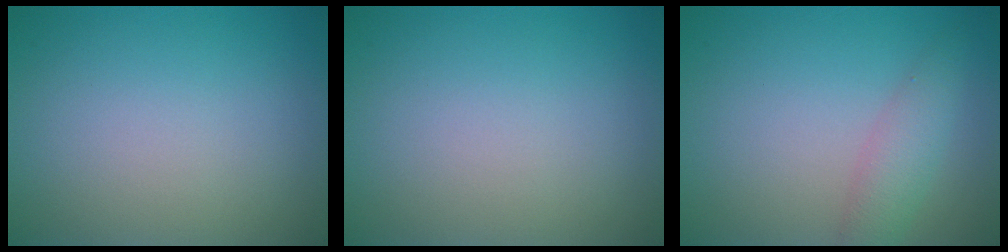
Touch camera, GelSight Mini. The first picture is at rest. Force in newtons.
{"total": 0.0}
{"total": 2.5, "press": 2.5, "slide": 0.1}